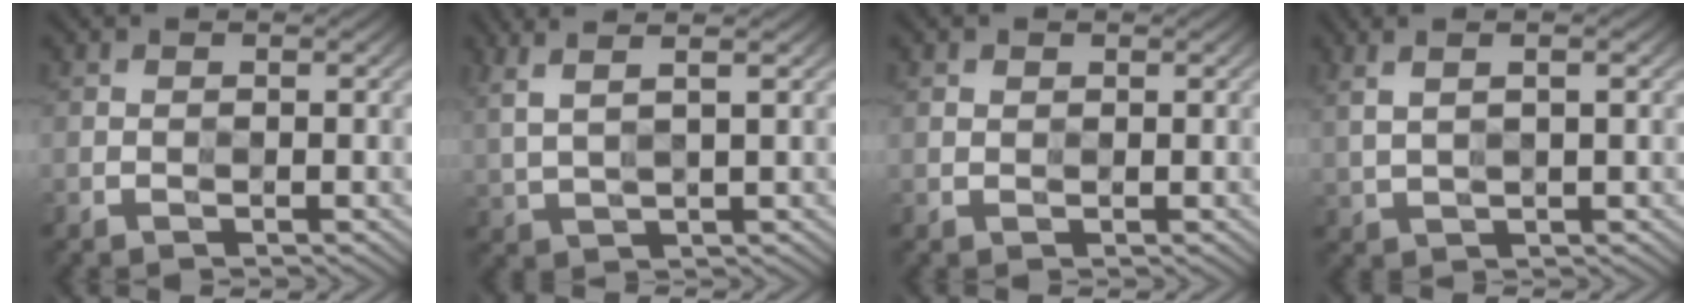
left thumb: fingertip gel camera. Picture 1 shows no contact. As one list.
[{"total": 5.2, "force": [3.0, 1.2, 4.1], "torque": [-0.082, 0.014, 0.048]}, {"total": 0.8, "force": [0.5, 0.5, 0.2], "torque": [-0.006, -0.002, 0.011]}, {"total": 4.6, "force": [2.2, 1.3, 3.8], "torque": [-0.070, 0.007, 0.031]}]